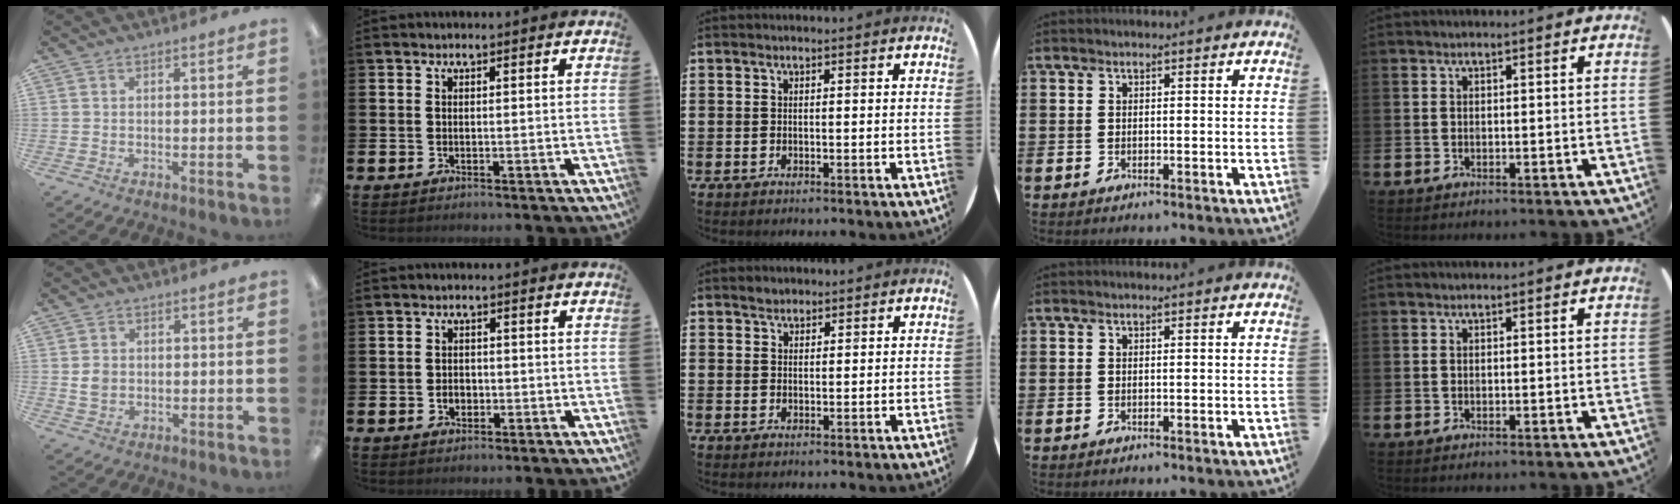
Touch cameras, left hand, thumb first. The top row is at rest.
{"thumb": {"total": 3.2, "force": [0.2, 2.8, 1.5], "torque": [-0.014, 0.000, -0.002]}, "index": {"total": 1.7, "force": [-0.4, 1.4, 0.9], "torque": [-0.006, 0.000, -0.014]}, "middle": {"total": 1.5, "force": [1.4, 0.6, 0.1], "torque": [-0.002, 0.005, 0.027]}}